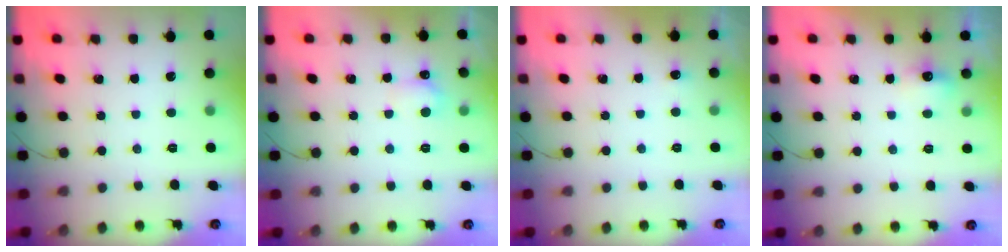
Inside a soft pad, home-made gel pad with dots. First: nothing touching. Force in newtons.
{"total": 5.1, "press": 4.9, "slide": 1.3}
{"total": 2.8, "press": 2.6, "slide": 1.1}
{"total": 4.7, "press": 4.4, "slide": 1.6}